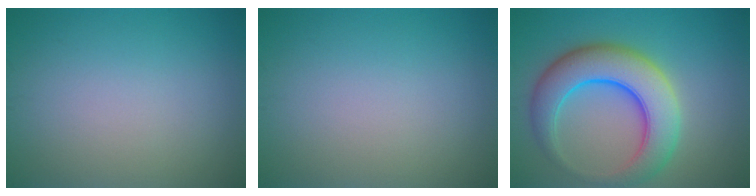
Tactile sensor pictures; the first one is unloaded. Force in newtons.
{"total": 0.0}
{"total": 8.4, "press": 8.4, "slide": 0.2}